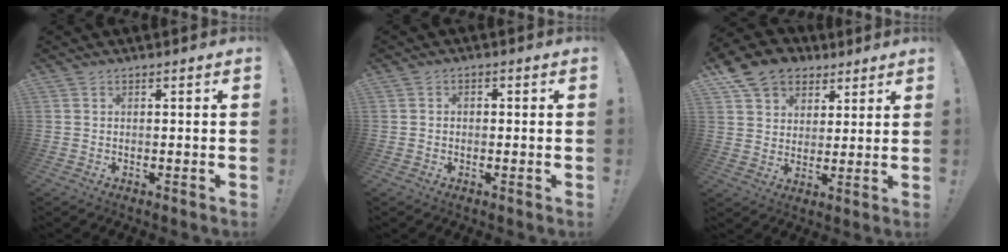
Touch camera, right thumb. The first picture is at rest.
{"total": 1.5, "force": [-1.0, 1.0, 0.5], "torque": [-0.009, 0.006, -0.018]}
{"total": 12.4, "force": [7.6, 9.1, 3.5], "torque": [-0.057, -0.042, 0.152]}